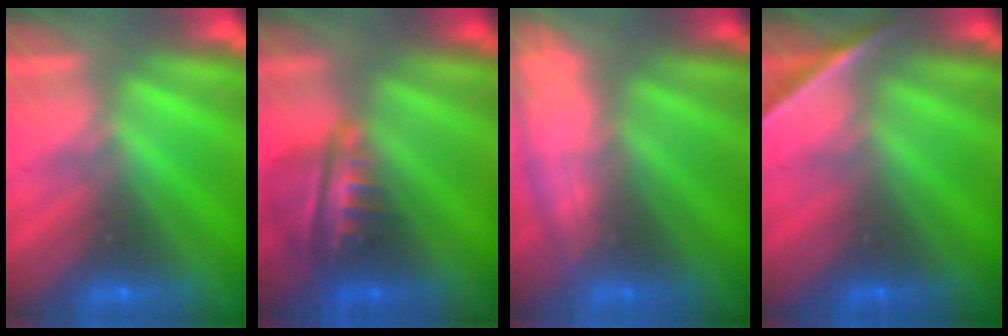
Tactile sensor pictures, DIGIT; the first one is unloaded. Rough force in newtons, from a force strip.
{"total": 6.7}
{"total": 2.7}
{"total": 1.7}